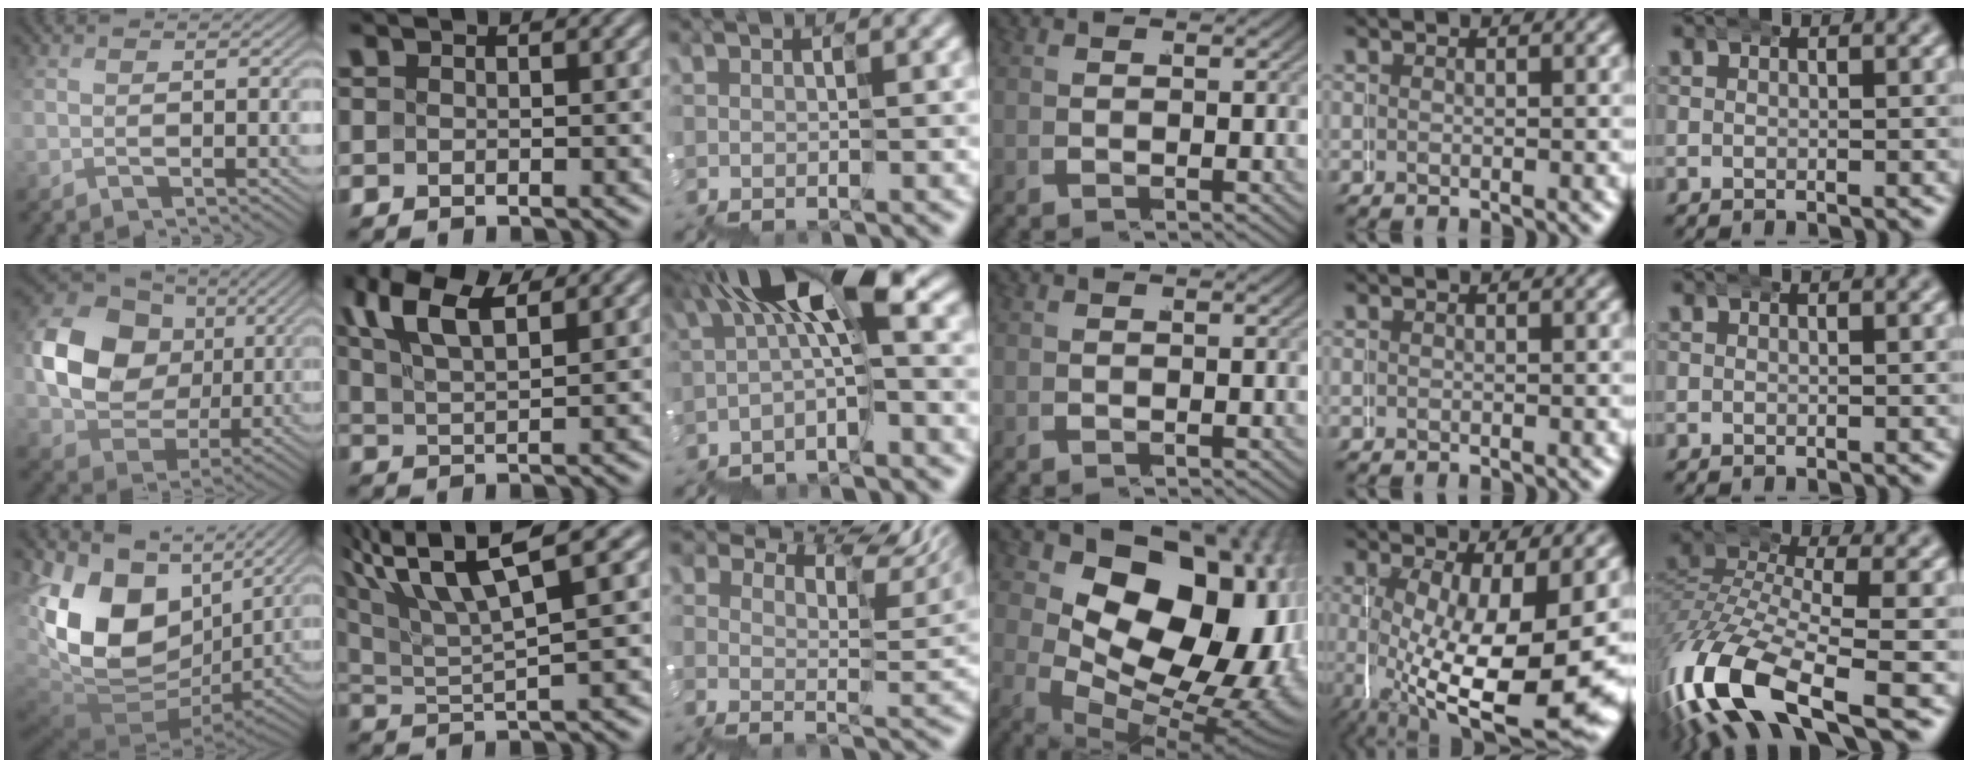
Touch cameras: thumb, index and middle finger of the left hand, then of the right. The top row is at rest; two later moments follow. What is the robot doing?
{"motion": "wrap", "object": "duck tape"}